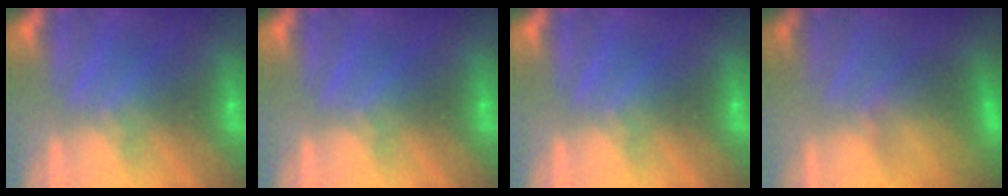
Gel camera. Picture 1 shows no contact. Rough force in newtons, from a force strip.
{"total": 0.0}
{"total": 0.0}
{"total": 4.2}